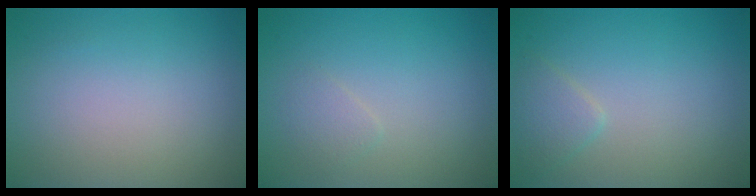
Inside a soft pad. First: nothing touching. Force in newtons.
{"total": 1.0, "press": 1.0, "slide": 0.0}
{"total": 1.6, "press": 1.6, "slide": 0.1}